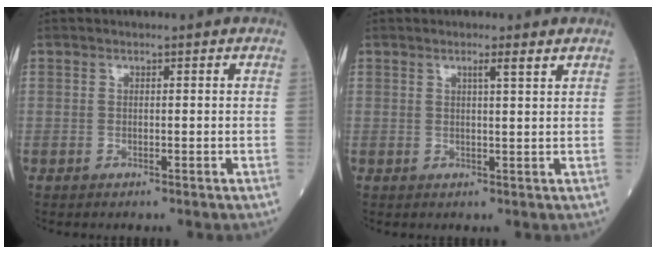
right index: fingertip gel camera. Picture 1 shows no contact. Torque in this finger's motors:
{"motor_torque": [0.40, 0.22, 0.04, 0.04]}